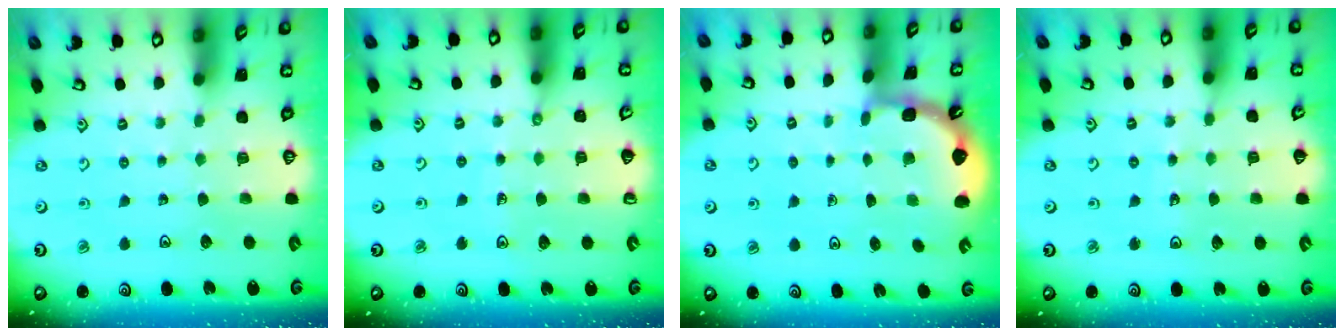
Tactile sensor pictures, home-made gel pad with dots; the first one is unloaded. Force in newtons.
{"total": 6.2, "press": 5.9, "slide": 1.7}
{"total": 2.0, "press": 2.0, "slide": 0.2}
{"total": 3.6, "press": 3.6, "slide": 0.3}